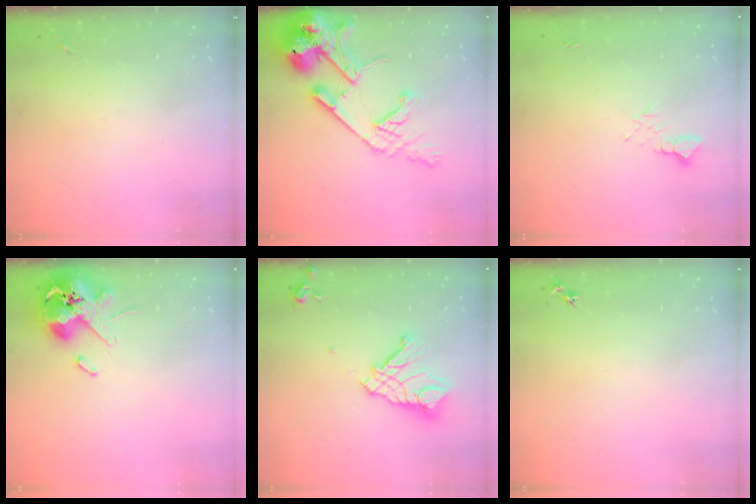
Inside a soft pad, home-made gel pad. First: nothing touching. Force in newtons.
{"total": 20.3, "press": 20.1, "slide": 2.7}
{"total": 2.7, "press": 2.7, "slide": 0.2}
{"total": 13.9, "press": 13.8, "slide": 2.0}
{"total": 14.6, "press": 14.6, "slide": 1.5}
{"total": 3.0, "press": 2.9, "slide": 0.3}